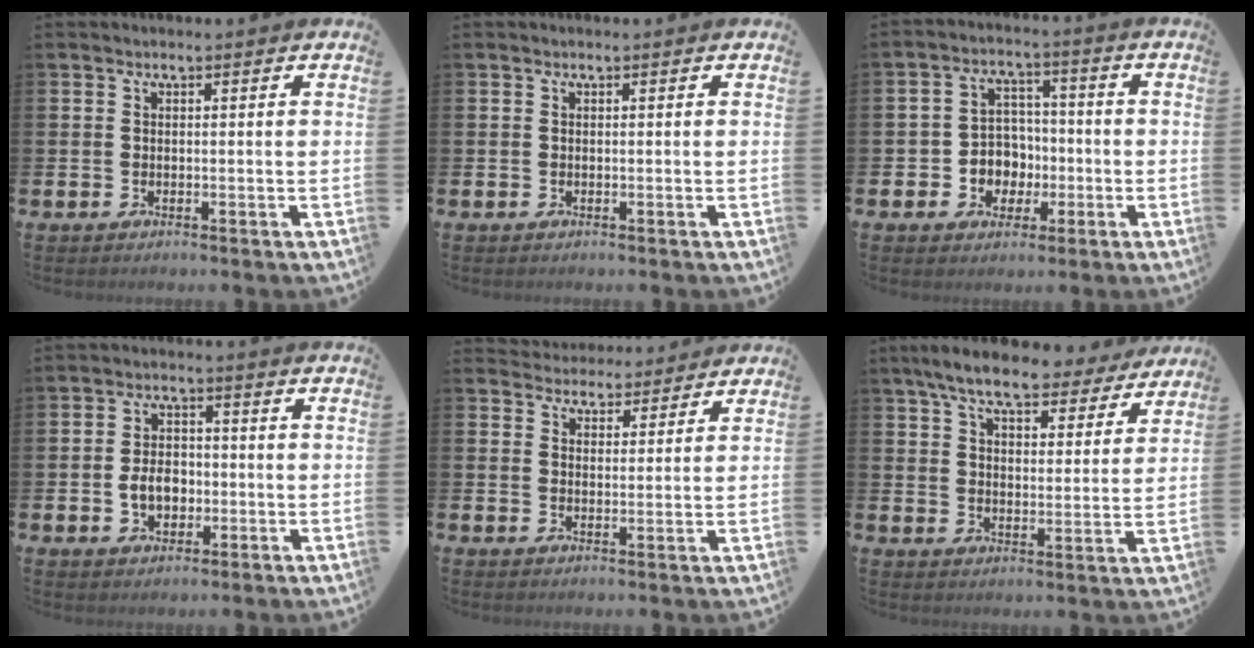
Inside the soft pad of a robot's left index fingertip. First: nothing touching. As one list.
[{"total": 0.0}, {"total": 5.1, "force": [-0.6, 4.9, 1.2], "torque": [-0.032, 0.004, -0.018]}, {"total": 4.5, "force": [-1.0, 3.2, 3.0], "torque": [-0.034, -0.003, -0.024]}, {"total": 3.9, "force": [3.7, 1.0, -0.6], "torque": [-0.002, -0.022, 0.067]}, {"total": 8.3, "force": [7.5, 1.7, 3.1], "torque": [-0.078, -0.034, 0.133]}]